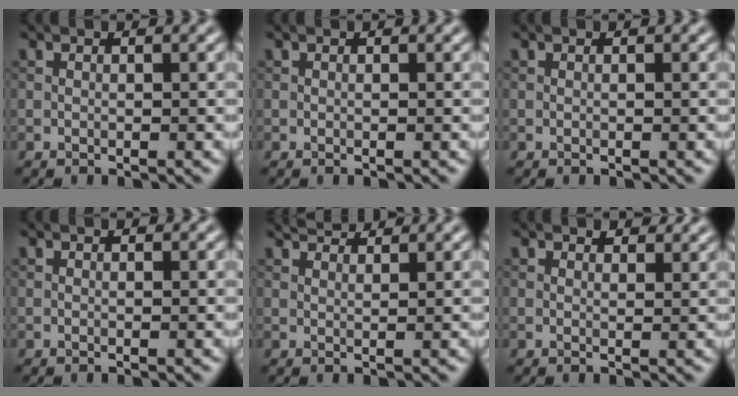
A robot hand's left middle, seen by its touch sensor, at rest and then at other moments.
{"total": 0.0}
{"total": 0.0}
{"total": 0.0}
{"total": 2.7, "force": [2.5, 0.4, 0.8], "torque": [-0.016, 0.001, 0.039]}
{"total": 1.9, "force": [1.6, 0.7, 0.6], "torque": [-0.012, -0.001, 0.024]}